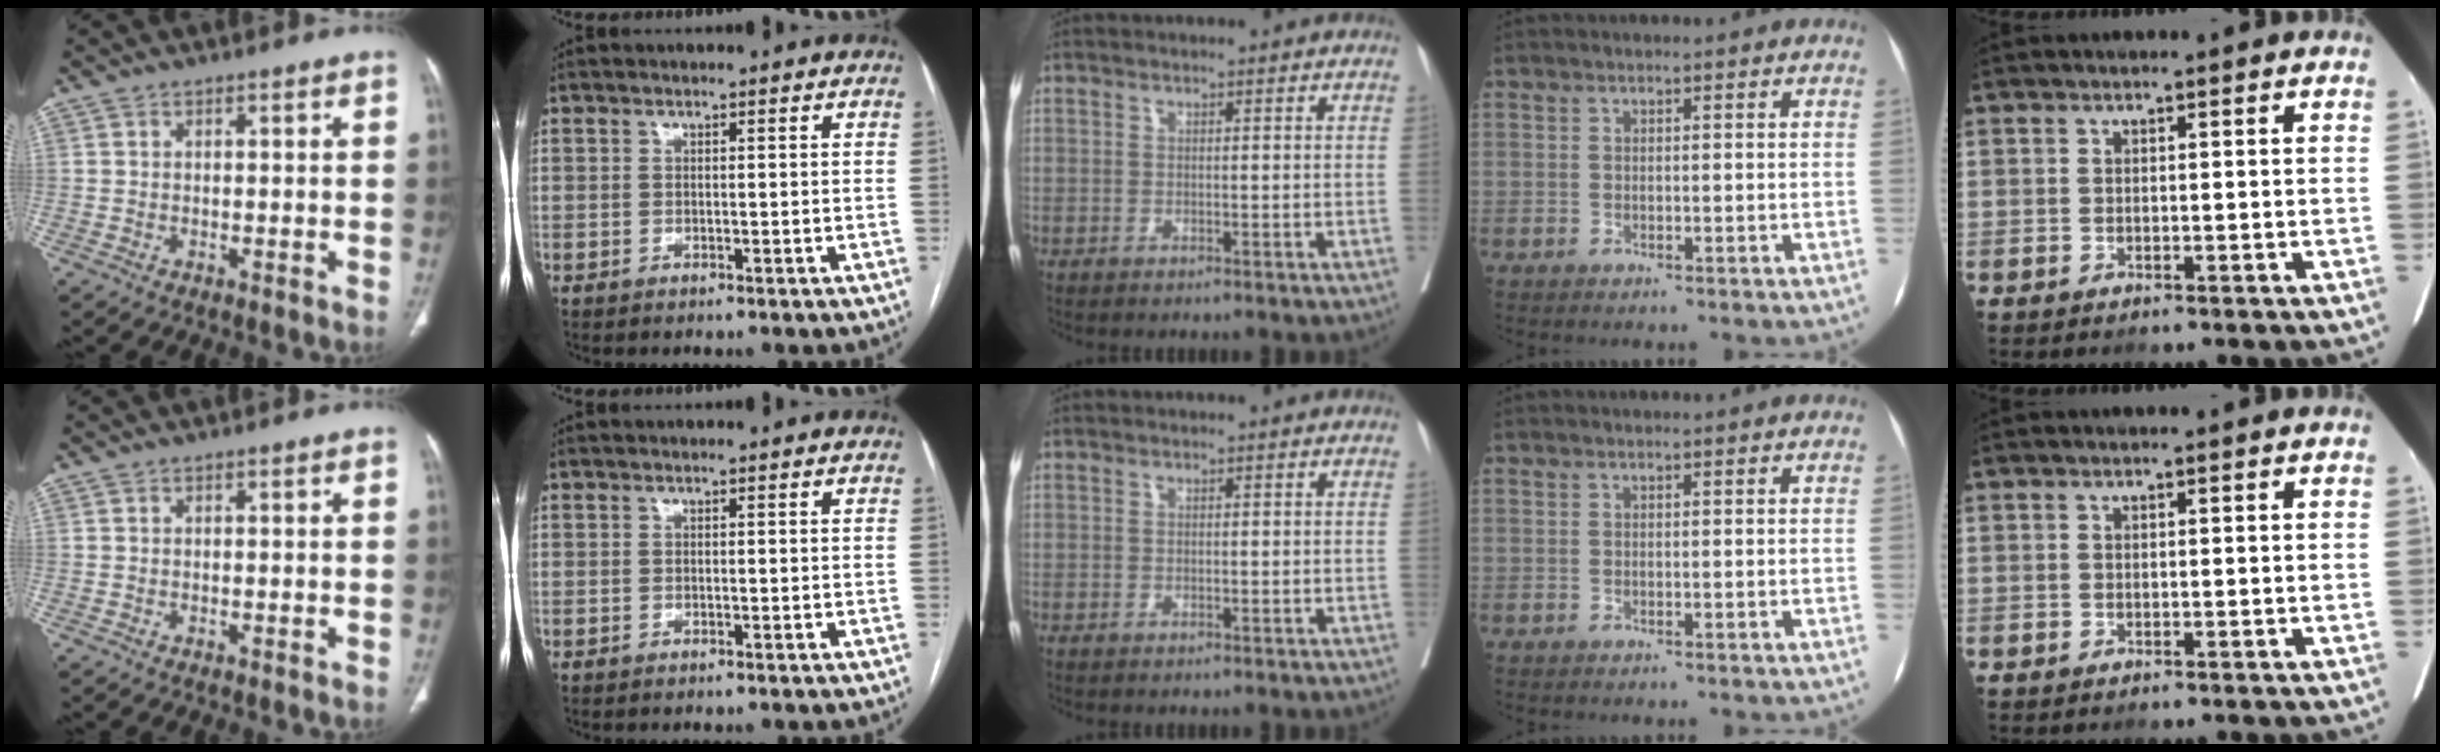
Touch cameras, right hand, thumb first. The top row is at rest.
{}